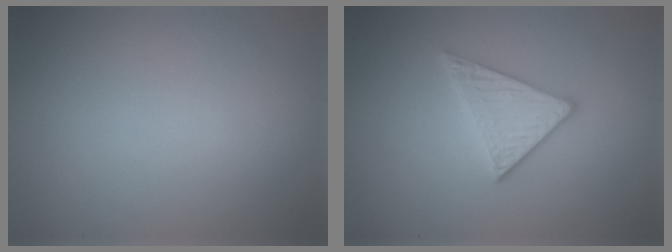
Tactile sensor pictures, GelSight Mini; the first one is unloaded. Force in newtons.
{"total": 2.8, "press": 2.7, "slide": 0.6}